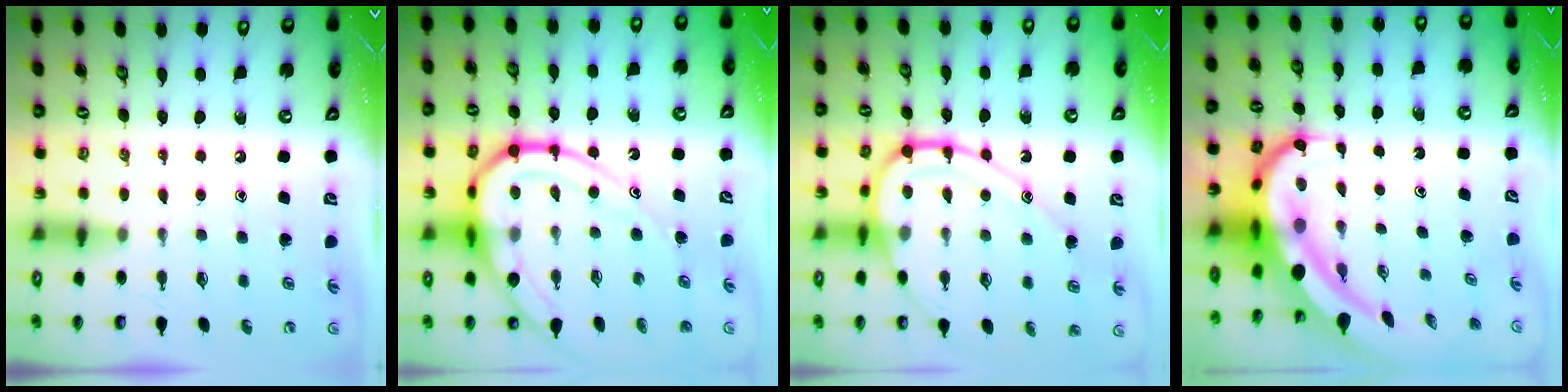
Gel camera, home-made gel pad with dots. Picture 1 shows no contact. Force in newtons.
{"total": 20.5, "press": 20.4, "slide": 2.0}
{"total": 14.2, "press": 14.1, "slide": 1.5}
{"total": 12.8, "press": 12.7, "slide": 2.2}